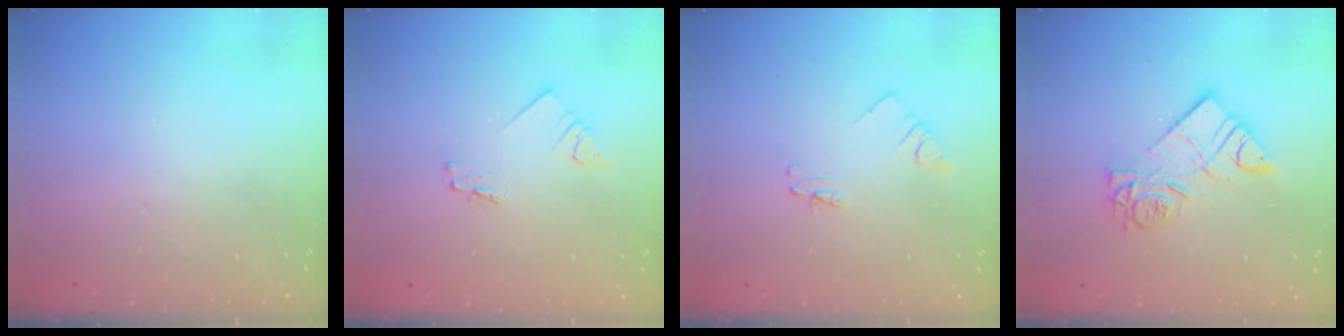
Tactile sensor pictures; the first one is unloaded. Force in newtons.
{"total": 1.6, "press": 1.6, "slide": 0.2}
{"total": 1.8, "press": 1.8, "slide": 0.1}
{"total": 11.4, "press": 11.4, "slide": 1.0}